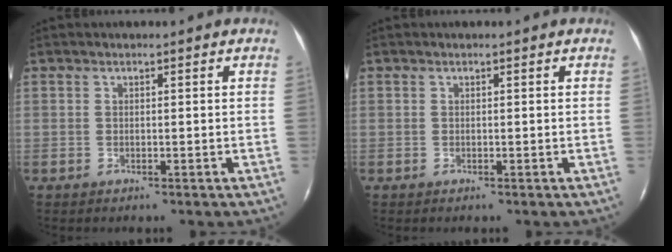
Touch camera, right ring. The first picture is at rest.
{"total": 0.0}